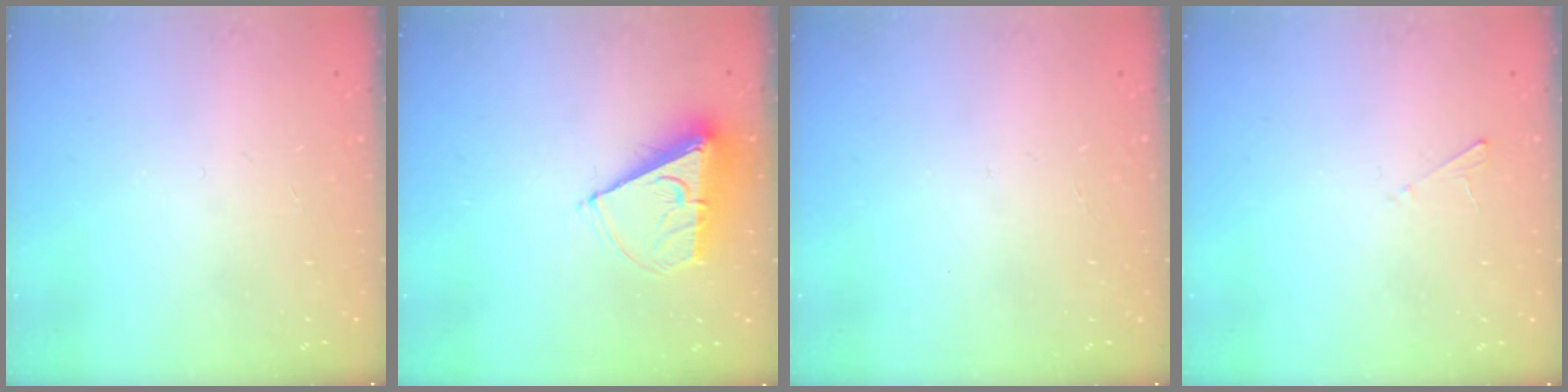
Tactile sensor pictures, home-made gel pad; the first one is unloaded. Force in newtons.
{"total": 8.4, "press": 8.4, "slide": 0.5}
{"total": 0.0}
{"total": 2.0, "press": 2.0, "slide": 0.2}